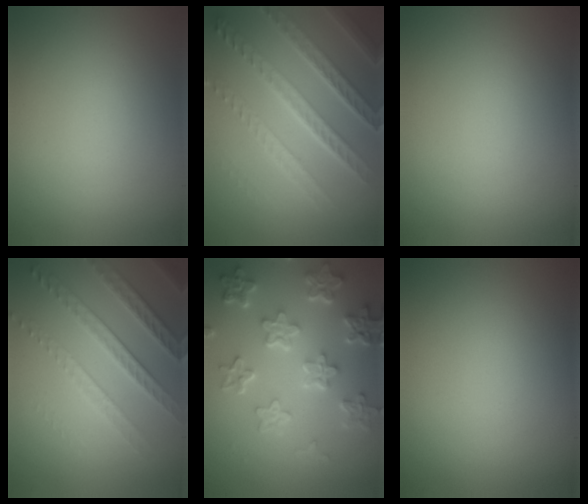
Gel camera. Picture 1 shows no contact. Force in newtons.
{"total": 7.1, "press": 5.0, "slide": 5.0}
{"total": 0.0}
{"total": 4.0, "press": 3.7, "slide": 1.6}
{"total": 6.6, "press": 5.0, "slide": 4.3}
{"total": 0.0}